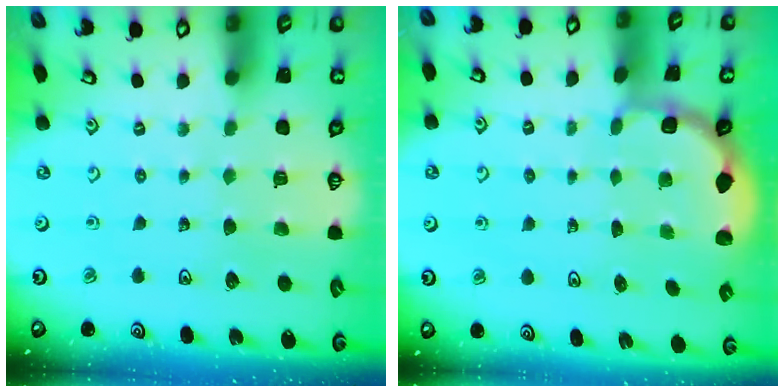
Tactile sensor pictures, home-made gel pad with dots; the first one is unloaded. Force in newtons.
{"total": 2.0, "press": 1.8, "slide": 0.7}